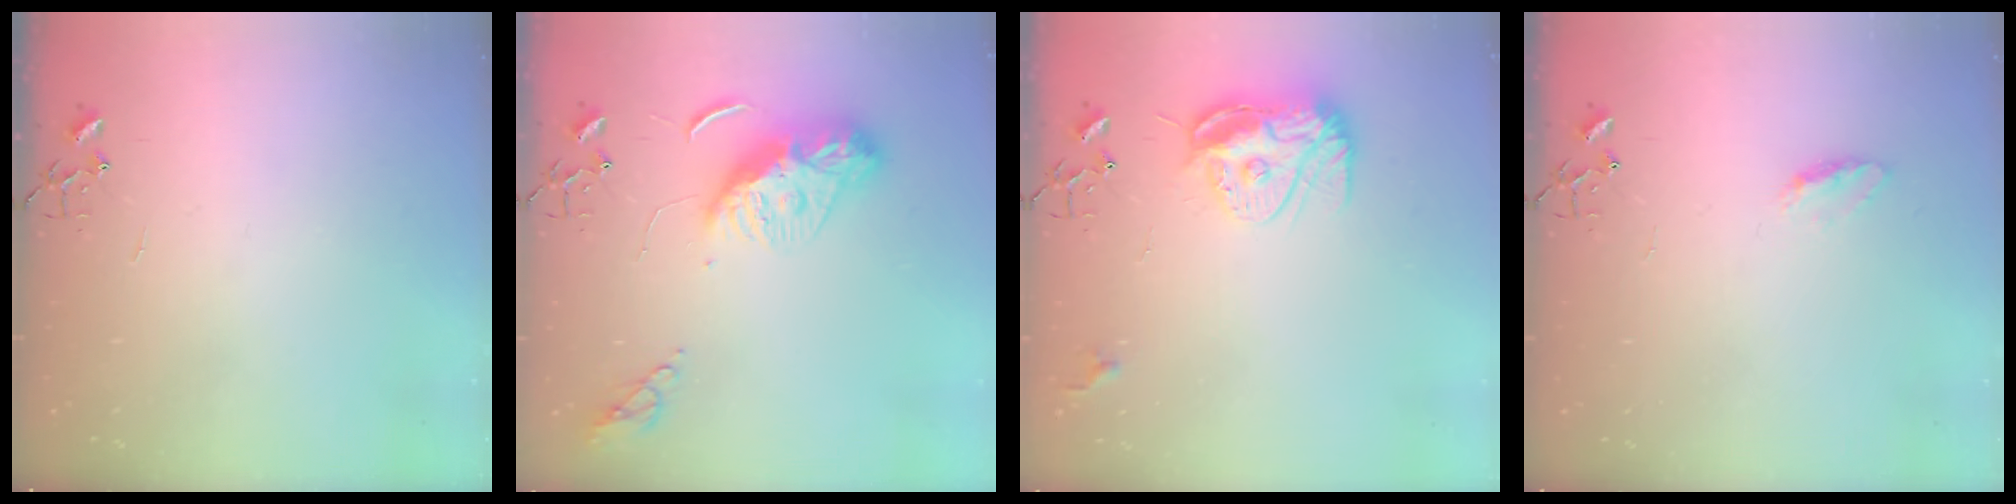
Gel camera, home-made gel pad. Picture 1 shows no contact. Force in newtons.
{"total": 11.6, "press": 11.6, "slide": 1.0}
{"total": 12.4, "press": 12.4, "slide": 1.4}
{"total": 5.0, "press": 5.0, "slide": 0.7}